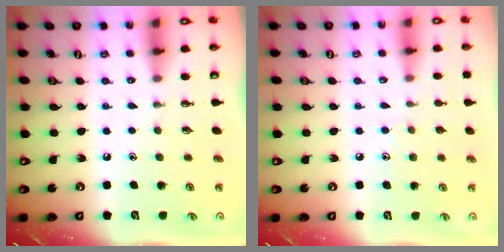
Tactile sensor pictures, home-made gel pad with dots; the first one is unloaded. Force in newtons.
{"total": 5.0, "press": 5.0, "slide": 0.4}